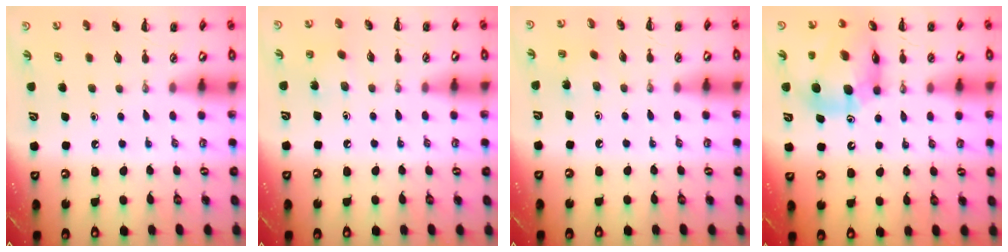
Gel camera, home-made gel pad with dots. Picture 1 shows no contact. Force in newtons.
{"total": 6.1, "press": 5.9, "slide": 1.8}
{"total": 2.4, "press": 2.3, "slide": 0.6}
{"total": 13.5, "press": 13.0, "slide": 3.8}